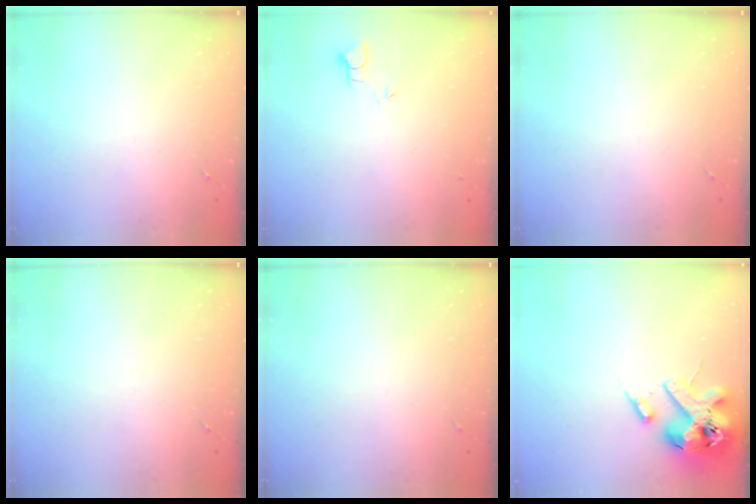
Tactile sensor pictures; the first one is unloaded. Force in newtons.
{"total": 2.0, "press": 2.0, "slide": 0.1}
{"total": 0.0}
{"total": 0.0}
{"total": 0.0}
{"total": 16.5, "press": 16.3, "slide": 2.8}